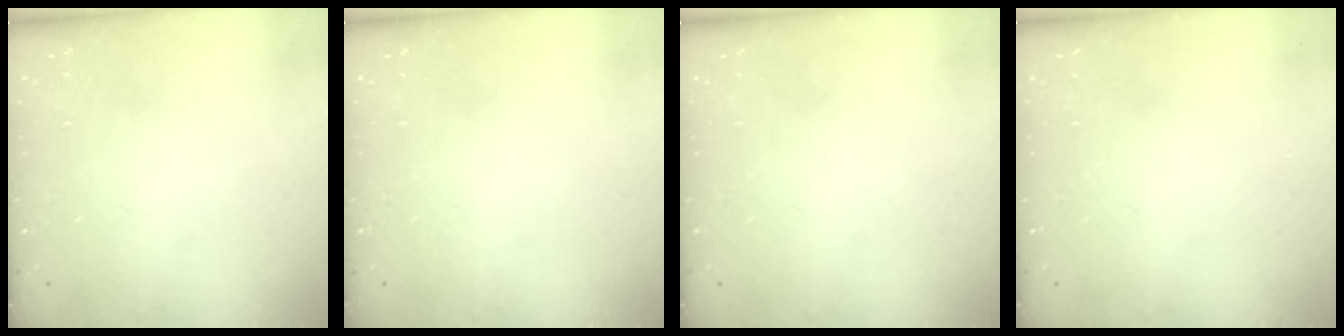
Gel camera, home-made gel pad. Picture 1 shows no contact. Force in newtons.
{"total": 0.0}
{"total": 0.0}
{"total": 0.0}